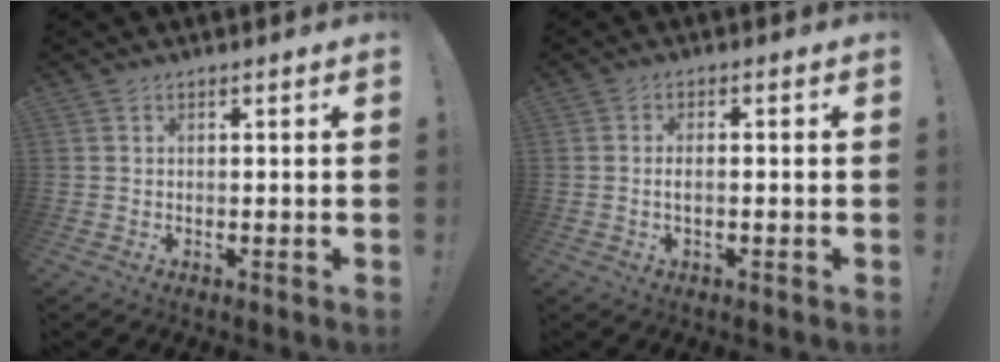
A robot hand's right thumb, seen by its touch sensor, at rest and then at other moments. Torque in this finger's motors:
{"motor_torque": [-0.06, -0.05, -0.19, 0.25, -0.07]}